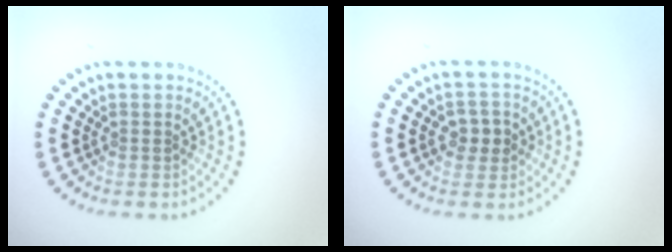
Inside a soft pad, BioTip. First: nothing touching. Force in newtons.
{"total": 2.2, "press": 2.2, "slide": 0.3}